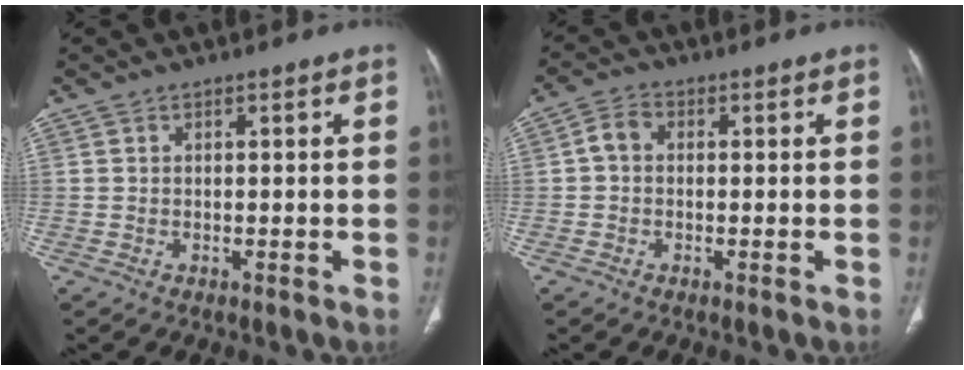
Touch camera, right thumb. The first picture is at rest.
{"total": 3.2, "force": [0.0, 2.5, 2.1], "torque": [-0.037, 0.011, -0.008]}